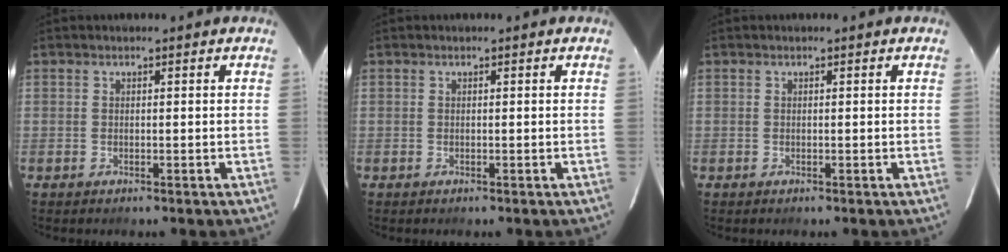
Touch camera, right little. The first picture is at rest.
{"total": 0.0}
{"total": 0.0}